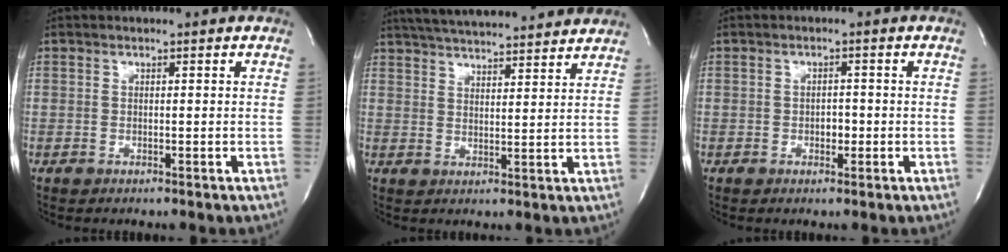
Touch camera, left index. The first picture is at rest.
{"total": 18.8, "force": [17.0, 2.5, 7.5], "torque": [-0.127, 0.038, 0.242]}
{"total": 1.7, "force": [-0.5, 1.0, 1.2], "torque": [-0.018, 0.003, -0.006]}